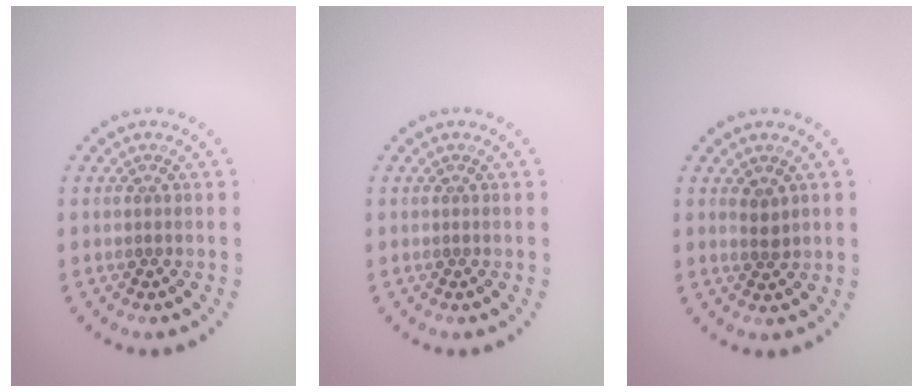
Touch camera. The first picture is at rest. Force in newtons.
{"total": 0.0}
{"total": 1.2, "press": 1.1, "slide": 0.6}